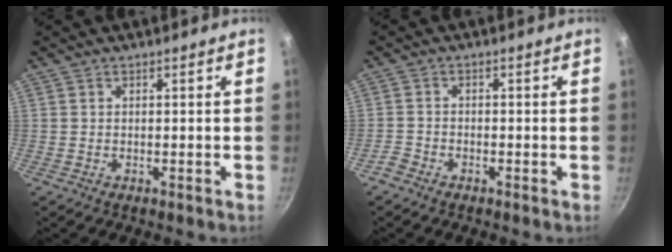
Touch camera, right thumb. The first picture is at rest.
{"total": 2.1, "force": [-1.7, 1.0, 0.6], "torque": [-0.026, 0.017, -0.037]}